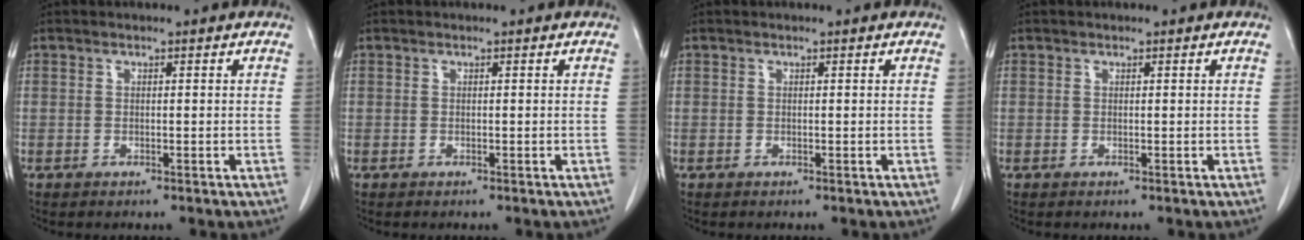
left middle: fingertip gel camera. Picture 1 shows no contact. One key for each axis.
{"total": 0.0}
{"total": 0.0}
{"total": 0.0}